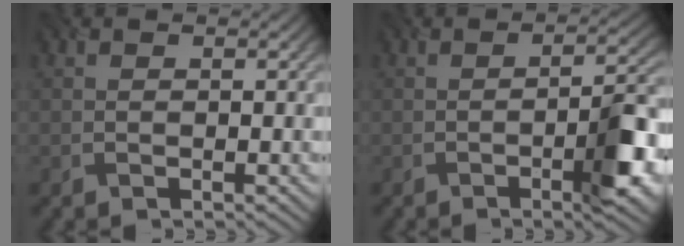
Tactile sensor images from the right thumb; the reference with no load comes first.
{"total": 7.2, "force": [-2.1, 1.7, 6.7], "torque": [-0.100, 0.000, -0.035]}